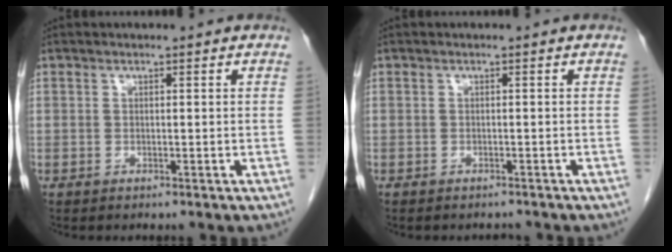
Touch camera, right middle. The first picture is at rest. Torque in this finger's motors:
{"motor_torque": [-0.03, 0.09, -0.01, 0.01]}